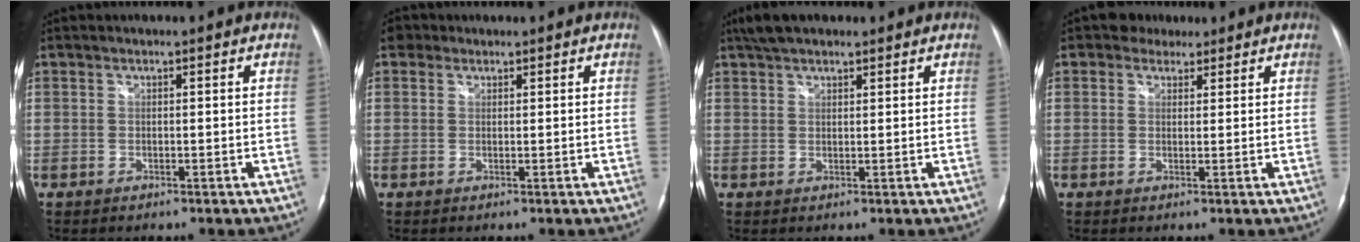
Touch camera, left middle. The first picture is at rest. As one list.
[{"total": 2.0, "force": [1.1, 1.6, 0.3], "torque": [-0.003, 0.015, 0.015]}, {"total": 5.5, "force": [4.4, 1.9, 2.8], "torque": [-0.053, 0.028, 0.080]}, {"total": 3.1, "force": [2.2, 2.1, 0.3], "torque": [-0.006, 0.015, 0.032]}]